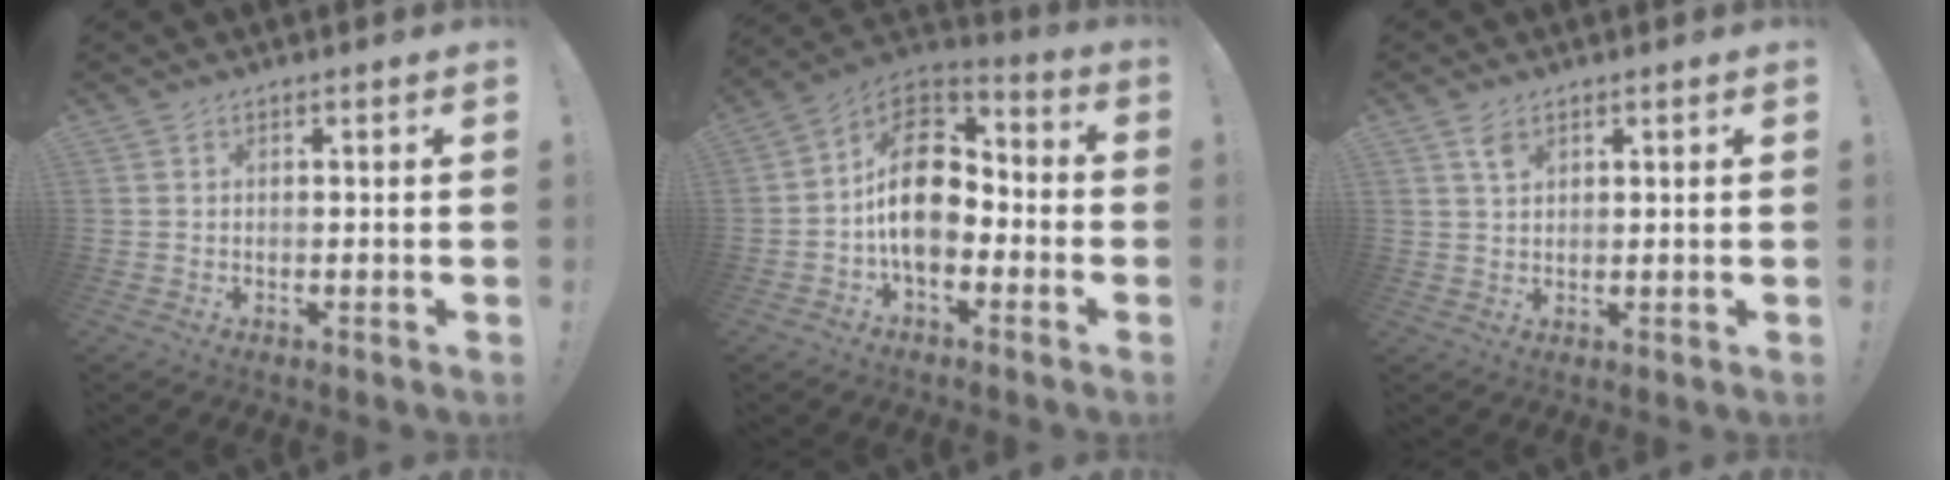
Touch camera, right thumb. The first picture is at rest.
{"total": 17.6, "force": [-1.1, 11.8, 13.0], "torque": [-0.215, 0.025, -0.011]}
{"total": 3.3, "force": [2.0, 1.8, 1.9], "torque": [-0.030, -0.008, 0.036]}